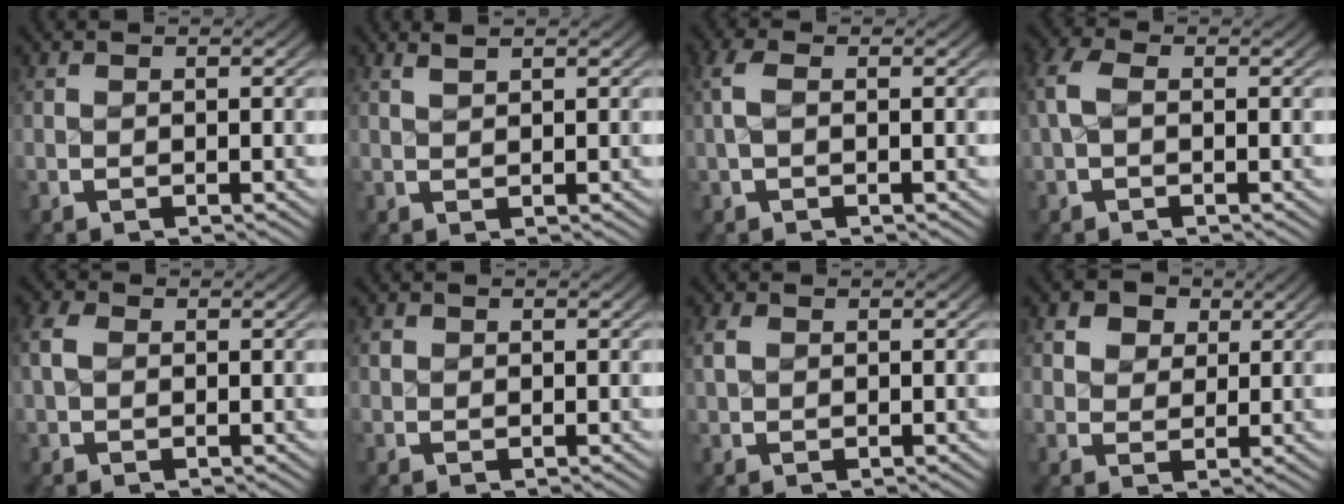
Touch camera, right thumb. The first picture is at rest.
{"total": 1.4, "force": [1.3, 0.1, 0.5], "torque": [0.000, 0.008, 0.025]}
{"total": 1.6, "force": [0.2, 0.9, 1.3], "torque": [-0.034, 0.005, 0.001]}
{"total": 2.4, "force": [0.1, 1.7, 1.7], "torque": [-0.050, 0.001, 0.003]}
{"total": 2.0, "force": [0.3, 1.7, 1.0], "torque": [-0.030, -0.003, 0.007]}
{"total": 0.8, "force": [0.2, 0.8, -0.1], "torque": [0.003, 0.000, 0.004]}
{"total": 1.6, "force": [0.5, 1.3, 0.7], "torque": [-0.016, 0.003, 0.013]}
{"total": 3.6, "force": [1.5, 2.9, 1.4], "torque": [-0.021, -0.009, 0.026]}